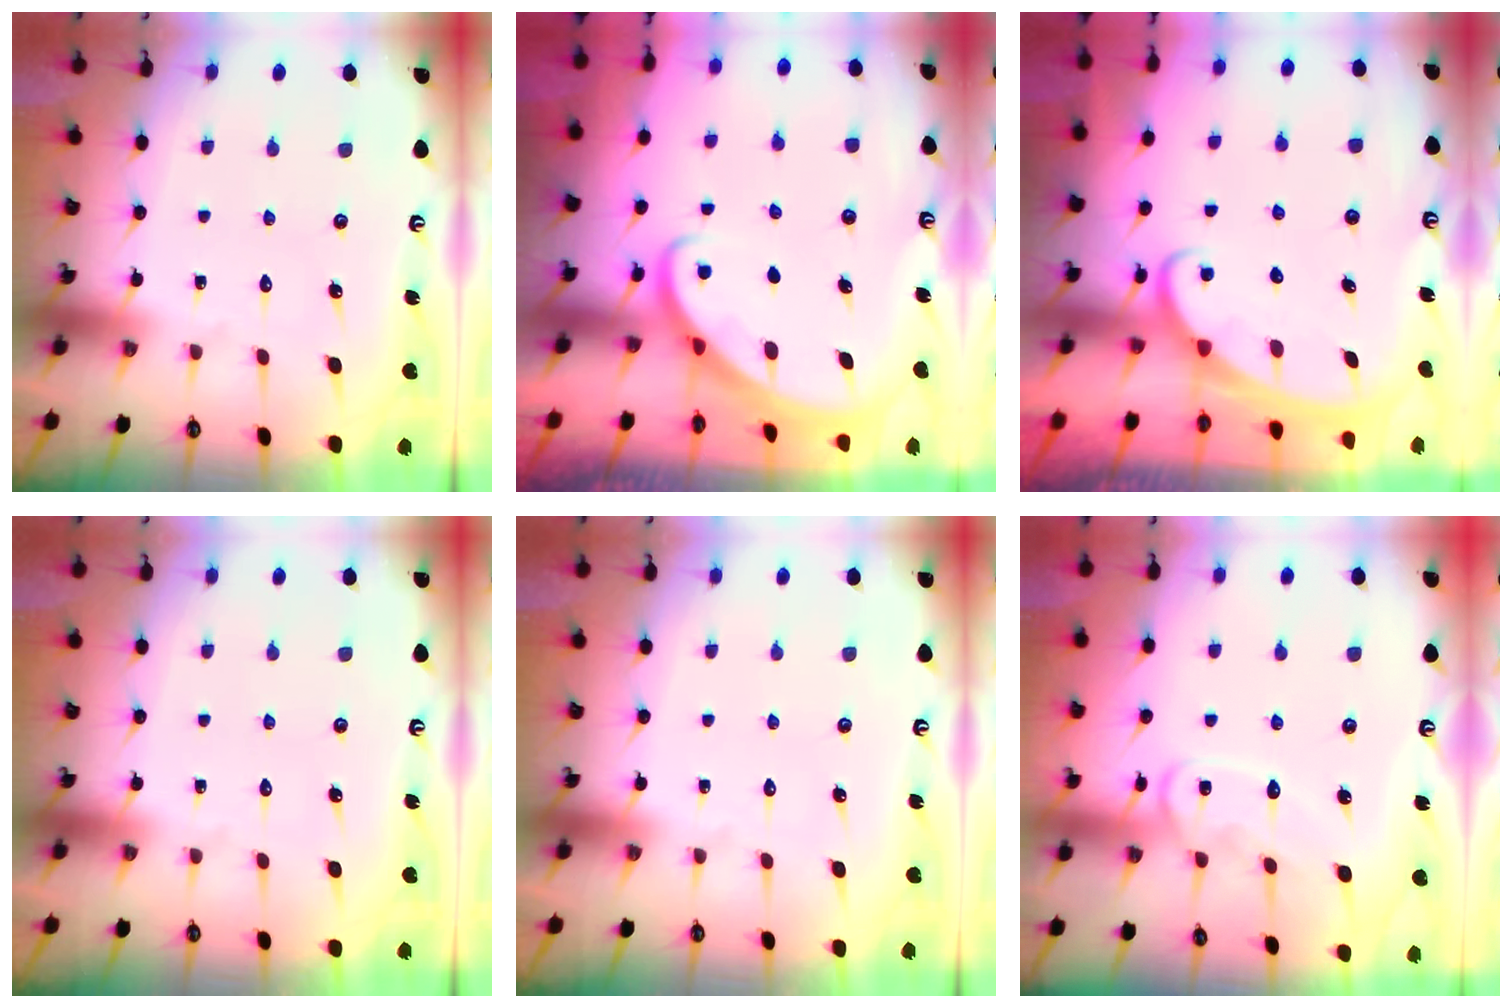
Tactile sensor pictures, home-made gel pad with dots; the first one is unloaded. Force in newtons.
{"total": 2.7, "press": 2.7, "slide": 0.3}
{"total": 2.6, "press": 2.6, "slide": 0.3}
{"total": 0.0}
{"total": 0.0}
{"total": 11.4, "press": 11.3, "slide": 0.9}